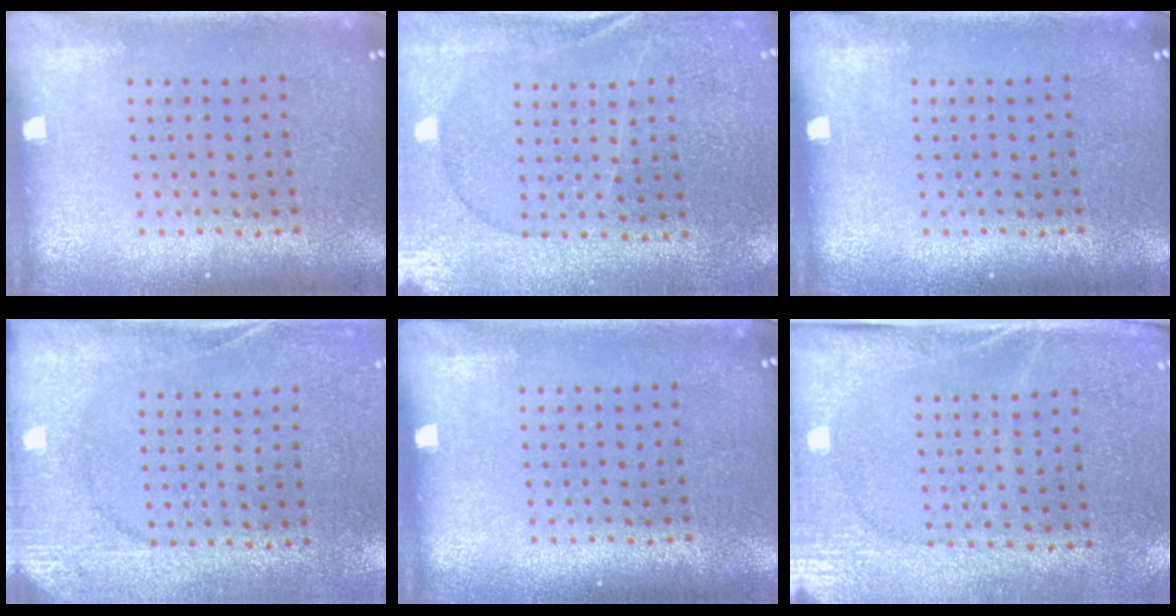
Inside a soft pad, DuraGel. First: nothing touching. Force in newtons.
{"total": 0.5, "press": 0.4, "slide": 0.4}
{"total": 0.0}
{"total": 2.7, "press": 2.3, "slide": 1.3}
{"total": 0.0}
{"total": 2.7, "press": 2.2, "slide": 1.5}